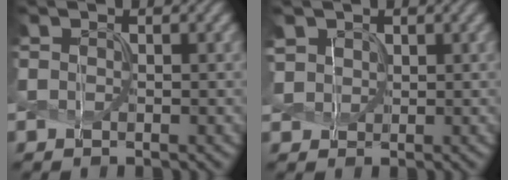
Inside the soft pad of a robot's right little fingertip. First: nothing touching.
{"total": 2.3, "force": [1.1, 1.9, 0.7], "torque": [-0.031, 0.001, 0.026]}